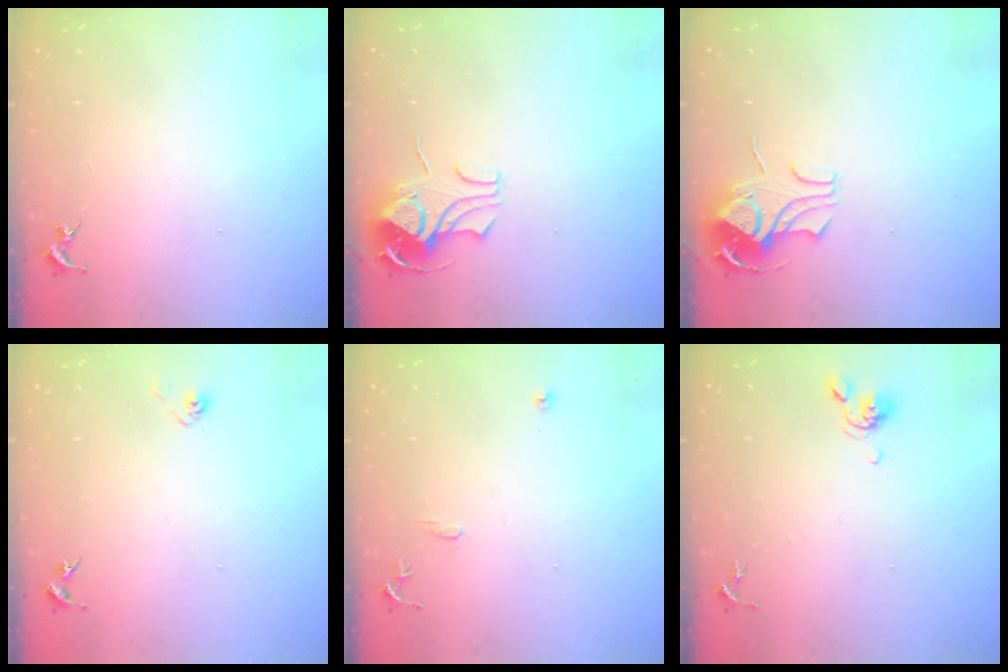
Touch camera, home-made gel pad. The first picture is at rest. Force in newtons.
{"total": 8.9, "press": 8.9, "slide": 0.7}
{"total": 8.9, "press": 8.9, "slide": 0.7}
{"total": 2.8, "press": 2.6, "slide": 1.1}
{"total": 7.1, "press": 7.1, "slide": 0.7}
{"total": 6.0, "press": 5.9, "slide": 1.2}